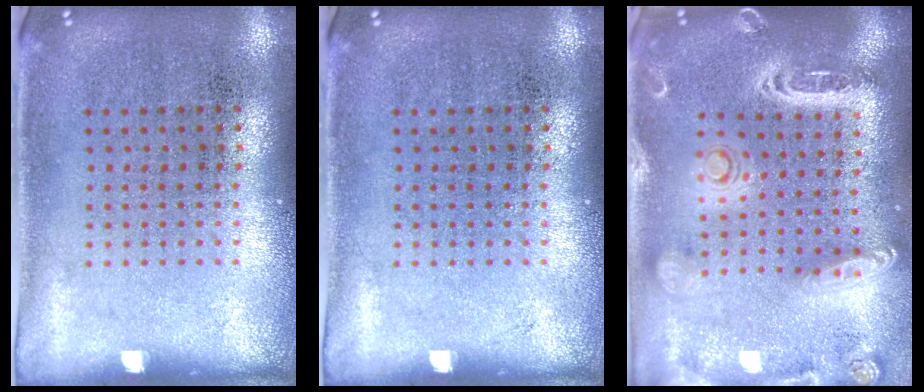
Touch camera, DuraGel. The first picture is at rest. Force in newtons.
{"total": 0.0}
{"total": 2.7, "press": 2.3, "slide": 1.4}